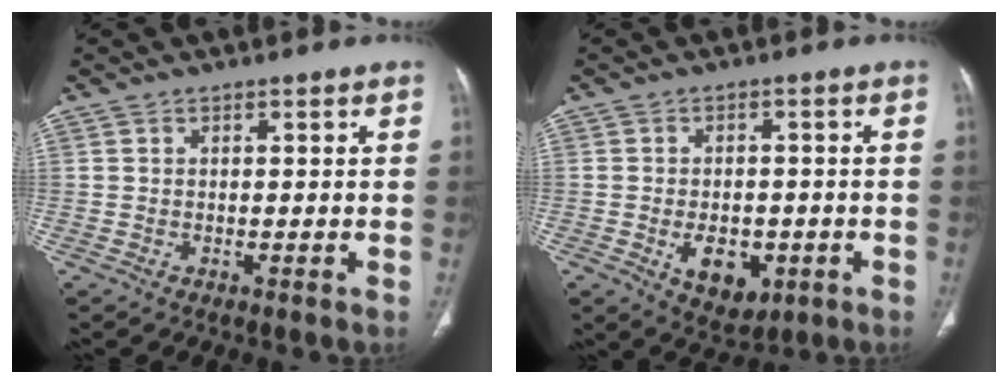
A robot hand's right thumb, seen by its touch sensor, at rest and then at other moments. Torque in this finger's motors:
{"motor_torque": [-0.13, 0.42, -0.13, -0.10, -0.01]}